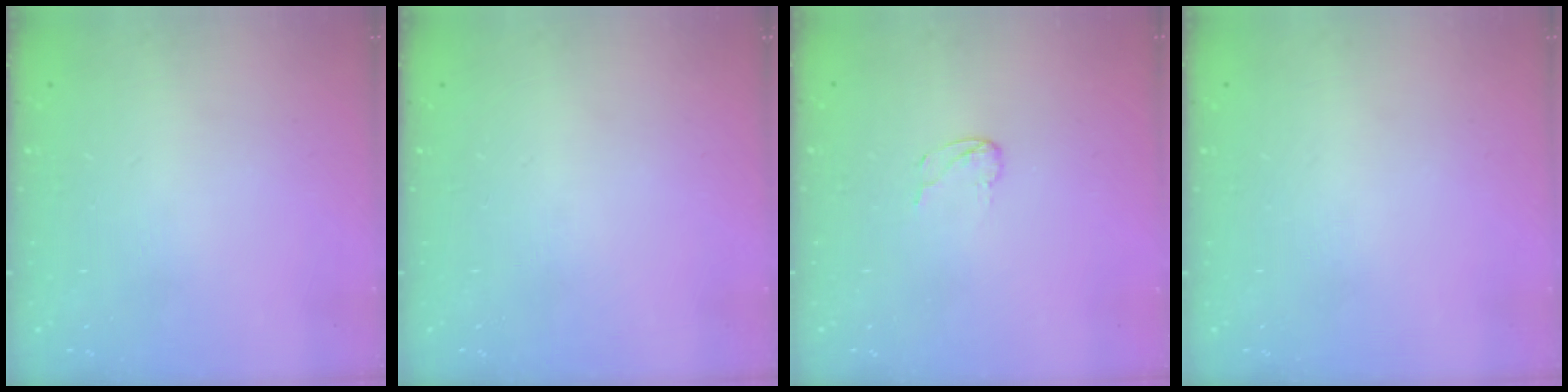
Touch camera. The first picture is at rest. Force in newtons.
{"total": 0.0}
{"total": 3.1, "press": 3.1, "slide": 0.3}
{"total": 0.0}